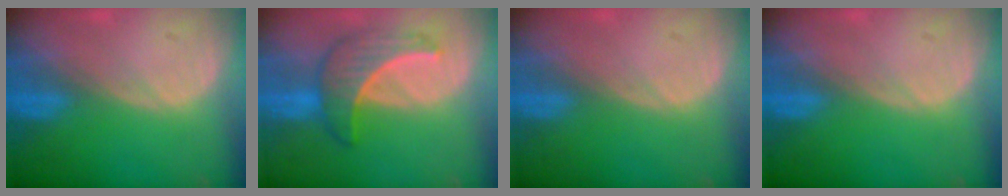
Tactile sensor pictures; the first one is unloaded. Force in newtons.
{"total": 6.5, "press": 6.4, "slide": 1.0}
{"total": 0.0}
{"total": 0.0}